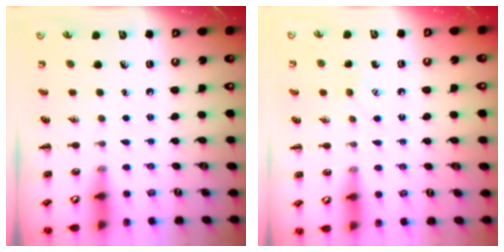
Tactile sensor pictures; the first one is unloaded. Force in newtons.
{"total": 5.9, "press": 5.7, "slide": 1.5}